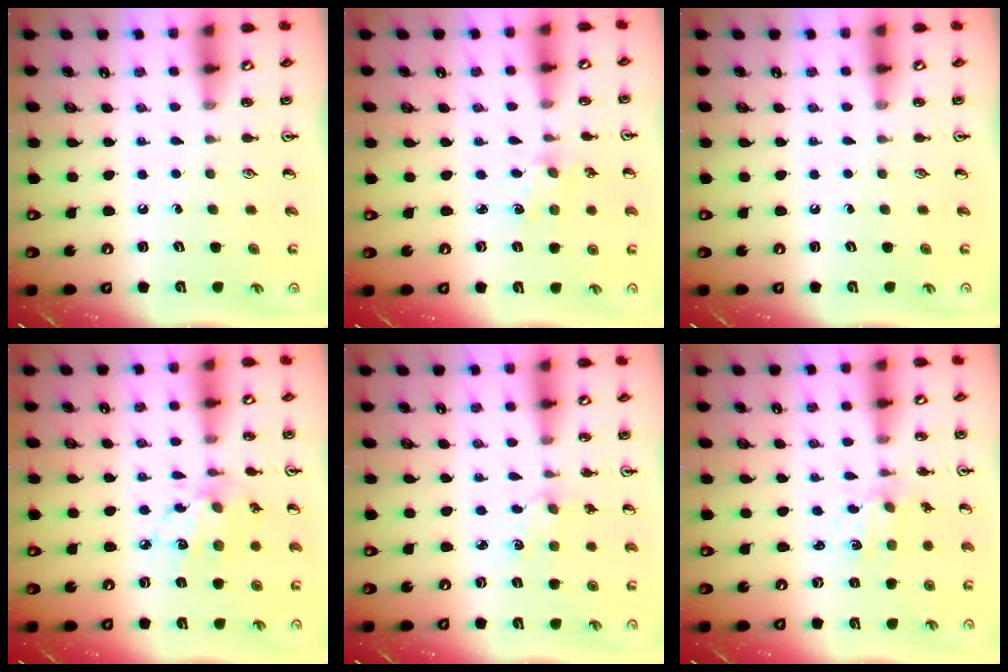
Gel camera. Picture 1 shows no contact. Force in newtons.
{"total": 2.1, "press": 2.0, "slide": 0.3}
{"total": 0.0}
{"total": 10.0, "press": 9.9, "slide": 0.6}
{"total": 3.6, "press": 3.6, "slide": 0.5}
{"total": 1.9, "press": 1.9, "slide": 0.2}